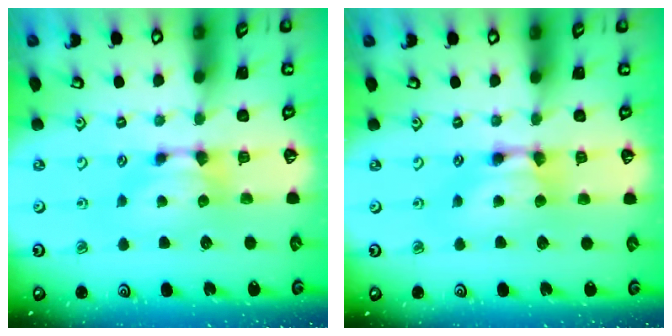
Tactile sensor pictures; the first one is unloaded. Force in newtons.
{"total": 2.2, "press": 2.2, "slide": 0.1}